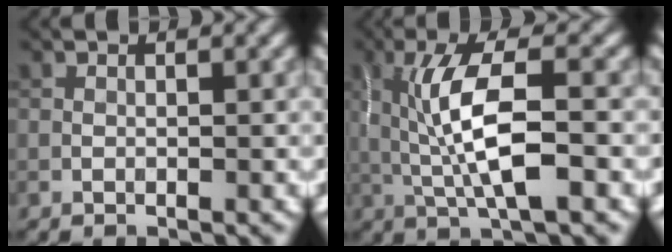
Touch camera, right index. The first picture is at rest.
{"total": 7.1, "force": [-0.1, 1.9, 6.9], "torque": [-0.137, 0.004, -0.003]}